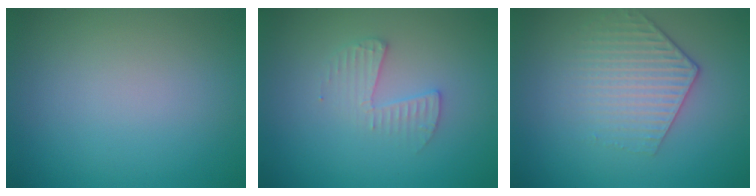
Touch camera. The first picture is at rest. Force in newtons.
{"total": 2.1, "press": 2.0, "slide": 0.1}
{"total": 3.5, "press": 2.9, "slide": 2.0}